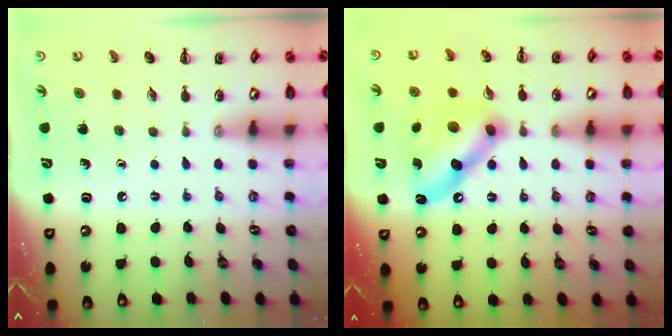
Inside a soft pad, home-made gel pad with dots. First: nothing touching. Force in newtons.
{"total": 13.1, "press": 13.0, "slide": 1.4}